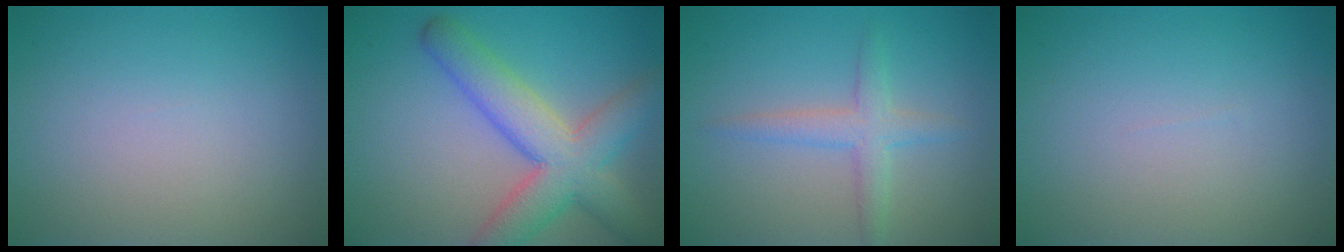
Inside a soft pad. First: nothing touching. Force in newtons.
{"total": 7.5, "press": 7.5, "slide": 0.4}
{"total": 2.7, "press": 2.7, "slide": 0.1}
{"total": 0.0}